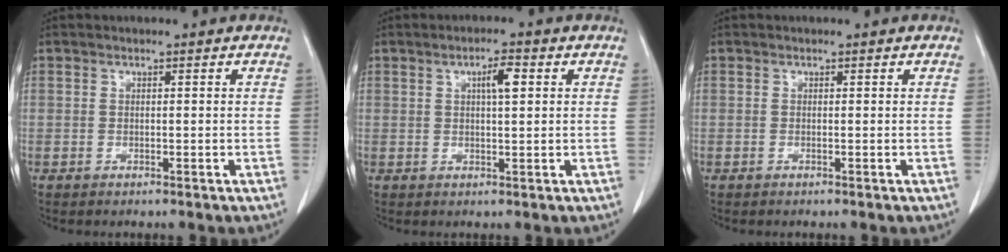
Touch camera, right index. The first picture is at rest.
{"total": 3.5, "force": [1.1, 0.6, 3.2], "torque": [-0.055, 0.003, 0.017]}
{"total": 0.0}